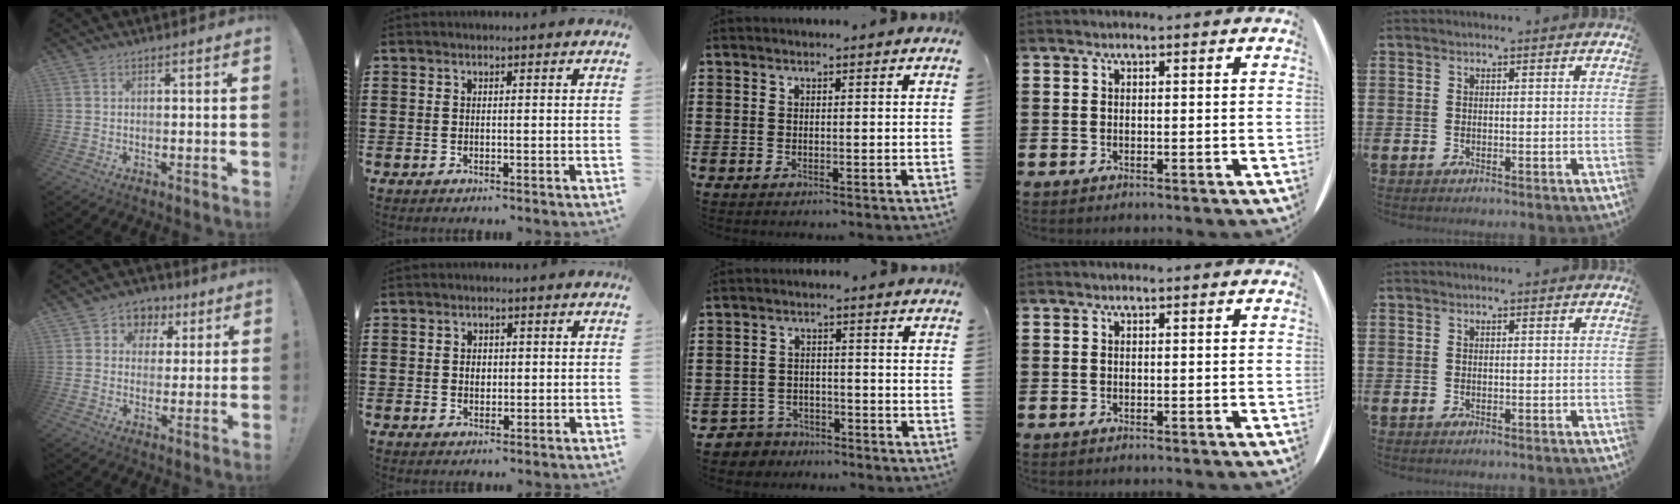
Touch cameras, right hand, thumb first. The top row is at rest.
{"thumb": {"total": 6.1, "force": [1.4, 5.8, 1.2], "torque": [-0.009, -0.009, 0.029]}, "index": {"total": 1.7, "force": [0.2, 1.3, 1.1], "torque": [-0.024, 0.008, 0.003]}, "middle": {"total": 3.4, "force": [-3.2, 1.0, -0.3], "torque": [-0.014, -0.002, -0.073]}}